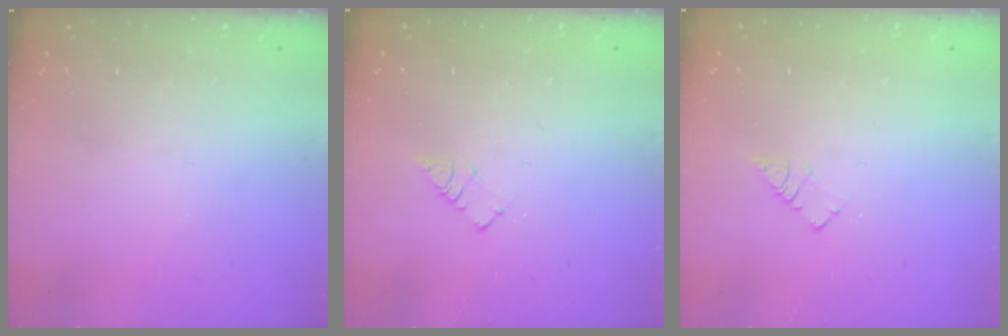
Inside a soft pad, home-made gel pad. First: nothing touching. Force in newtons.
{"total": 2.6, "press": 2.6, "slide": 0.3}
{"total": 2.6, "press": 2.6, "slide": 0.3}